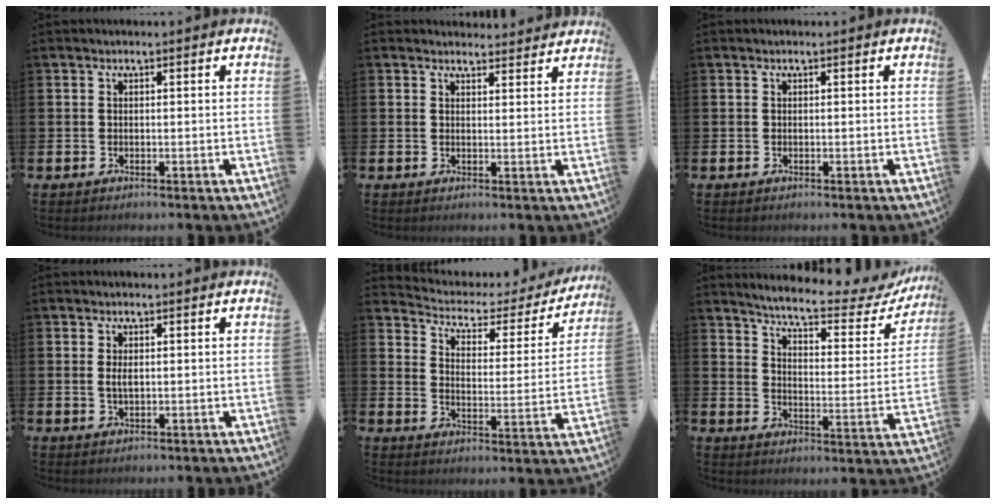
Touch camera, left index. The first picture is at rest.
{"total": 1.8, "force": [1.7, 0.5, -0.1], "torque": [0.008, -0.007, 0.030]}
{"total": 0.0}
{"total": 1.6, "force": [0.3, 0.7, 1.4], "torque": [-0.022, 0.001, 0.002]}
{"total": 4.1, "force": [3.5, 2.0, 1.1], "torque": [-0.049, -0.026, 0.049]}
{"total": 6.4, "force": [5.8, 0.7, 2.6], "torque": [-0.072, -0.041, 0.091]}